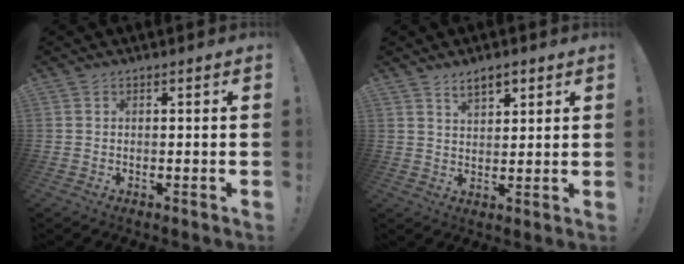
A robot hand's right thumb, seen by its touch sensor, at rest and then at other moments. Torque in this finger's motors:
{"motor_torque": [-0.14, 0.15, -0.02, 0.03, 0.00]}